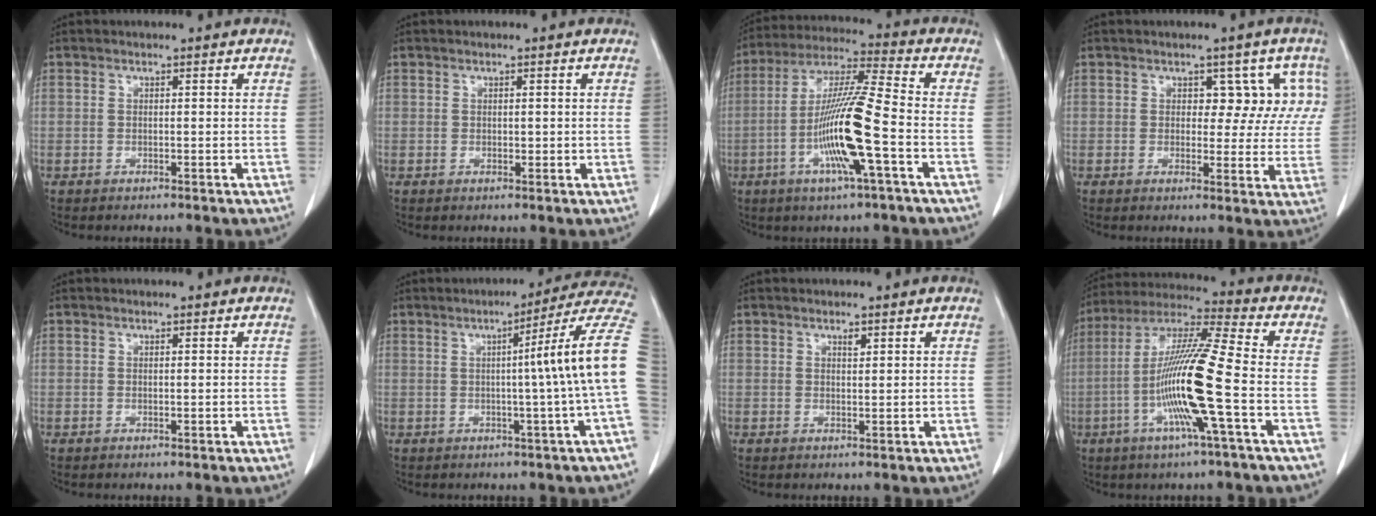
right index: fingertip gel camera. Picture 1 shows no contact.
{"total": 0.8, "force": [0.1, 0.5, 0.6], "torque": [-0.007, -0.001, 0.003]}
{"total": 14.0, "force": [-4.0, -0.1, 13.5], "torque": [-0.266, -0.005, -0.082]}
{"total": 6.3, "force": [2.2, 4.0, 4.4], "torque": [-0.021, 0.019, 0.022]}
{"total": 0.0}
{"total": 12.6, "force": [0.5, -2.5, 12.3], "torque": [-0.143, 0.014, -0.003]}
{"total": 1.0, "force": [0.7, 0.2, 0.6], "torque": [-0.012, -0.006, 0.012]}
{"total": 15.2, "force": [-3.8, -0.8, 14.7], "torque": [-0.291, -0.006, -0.085]}